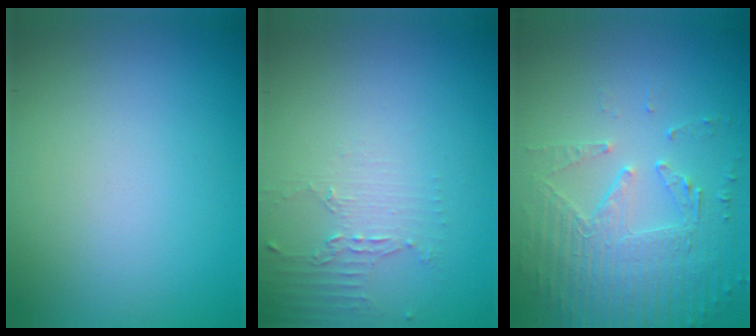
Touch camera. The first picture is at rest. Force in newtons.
{"total": 2.0, "press": 1.5, "slide": 1.4}
{"total": 5.8, "press": 3.7, "slide": 4.4}